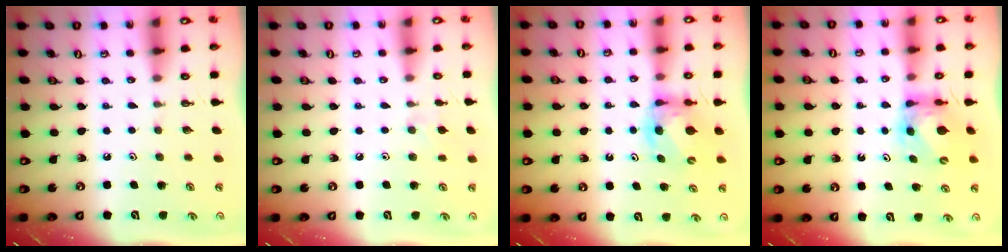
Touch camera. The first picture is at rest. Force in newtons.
{"total": 7.1, "press": 7.0, "slide": 0.9}
{"total": 6.1, "press": 6.1, "slide": 0.3}
{"total": 5.7, "press": 5.6, "slide": 0.6}